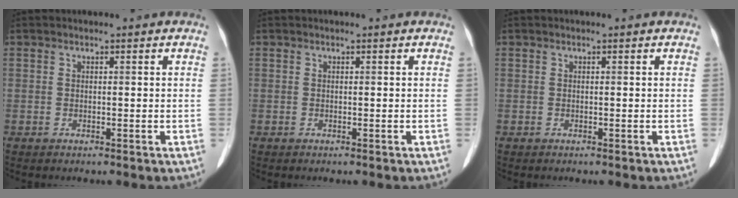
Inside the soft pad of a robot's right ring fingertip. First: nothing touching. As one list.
[{"total": 0.0}, {"total": 0.0}]